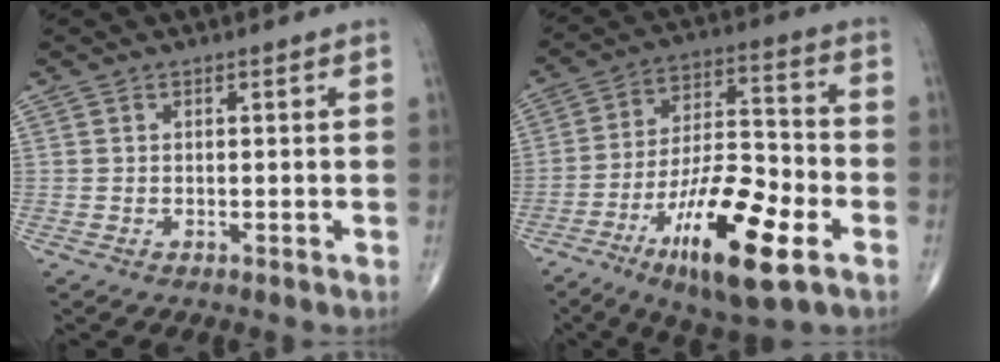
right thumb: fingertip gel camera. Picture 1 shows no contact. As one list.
[{"total": 20.0, "force": [-8.9, 6.1, 16.9], "torque": [-0.288, 0.040, -0.146]}]